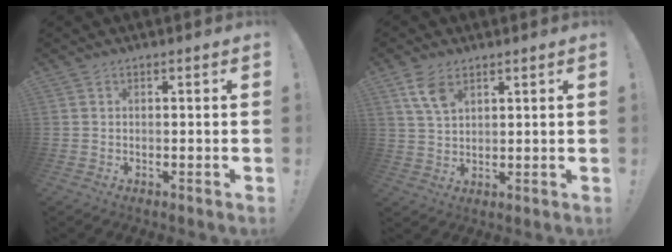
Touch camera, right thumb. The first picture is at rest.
{"total": 7.0, "force": [4.0, 3.7, 4.4], "torque": [-0.084, -0.014, 0.077]}